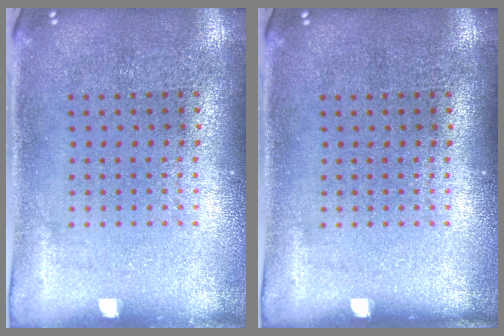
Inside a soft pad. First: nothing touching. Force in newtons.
{"total": 0.0}